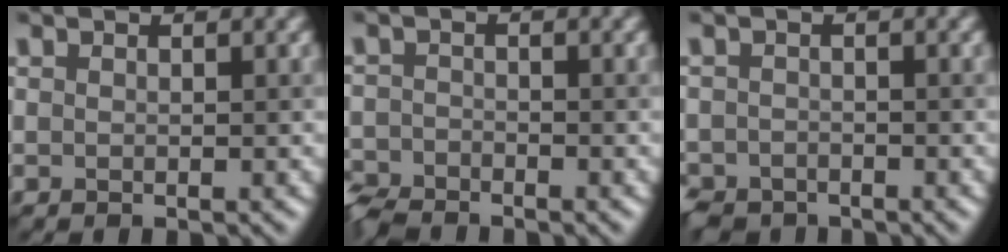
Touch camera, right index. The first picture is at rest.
{"total": 3.3, "force": [-3.0, 1.0, 0.8], "torque": [-0.019, -0.006, -0.073]}
{"total": 3.4, "force": [-2.8, 1.9, 0.6], "torque": [0.001, 0.001, -0.050]}